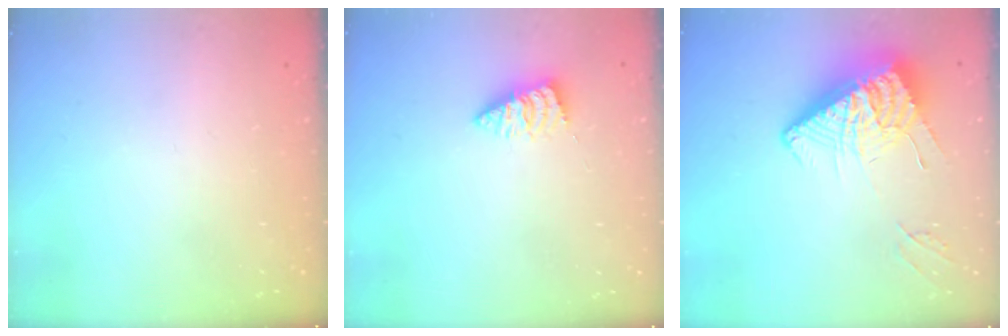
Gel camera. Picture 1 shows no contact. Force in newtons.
{"total": 2.0, "press": 2.0, "slide": 0.2}
{"total": 13.7, "press": 13.6, "slide": 1.3}